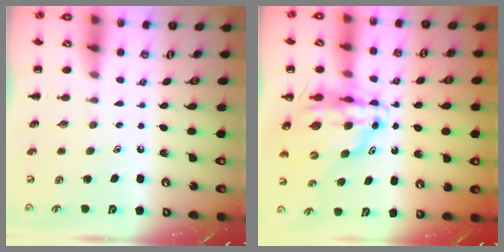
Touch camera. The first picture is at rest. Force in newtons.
{"total": 13.6, "press": 13.0, "slide": 4.0}